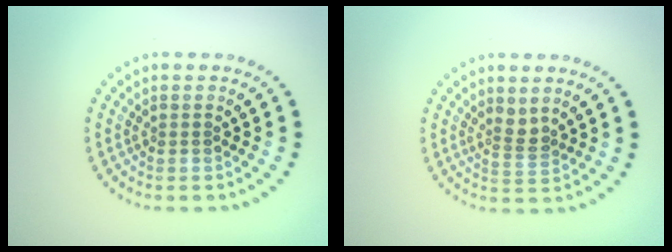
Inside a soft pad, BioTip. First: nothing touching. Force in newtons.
{"total": 1.6, "press": 1.2, "slide": 1.0}